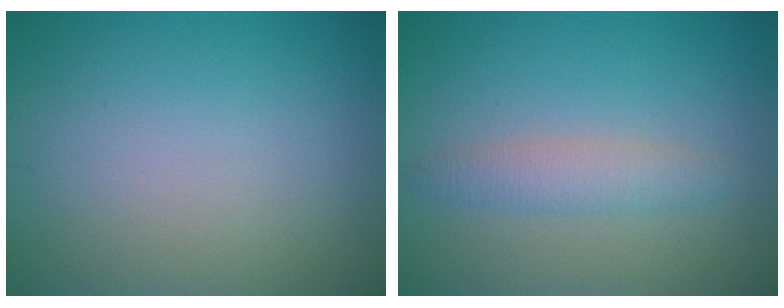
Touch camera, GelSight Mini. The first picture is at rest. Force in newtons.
{"total": 2.2, "press": 2.2, "slide": 0.0}